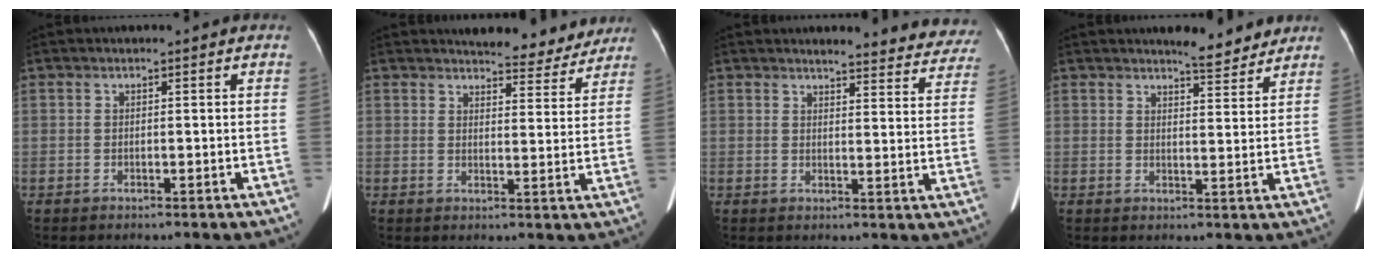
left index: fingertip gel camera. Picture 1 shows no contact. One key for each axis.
{"total": 8.9, "fx": 8.5, "fy": 2.0, "fz": 1.7, "tx": -0.009, "ty": -0.014, "tz": 0.091}
{"total": 13.7, "fx": 13.1, "fy": 2.4, "fz": 3.2, "tx": -0.003, "ty": -0.047, "tz": 0.122}
{"total": 5.1, "fx": 4.8, "fy": 1.0, "fz": 1.6, "tx": -0.026, "ty": -0.005, "tz": 0.060}